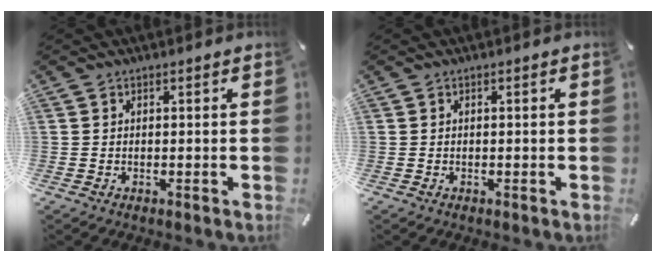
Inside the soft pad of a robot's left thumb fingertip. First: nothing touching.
{"total": 0.0}